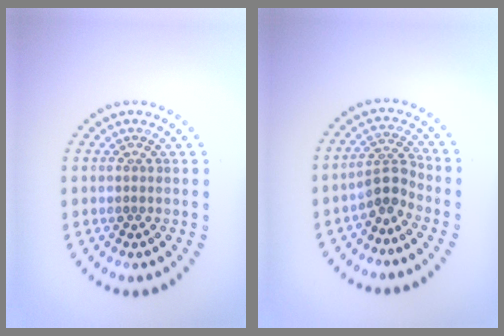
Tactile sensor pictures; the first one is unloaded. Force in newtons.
{"total": 2.5, "press": 1.8, "slide": 1.7}